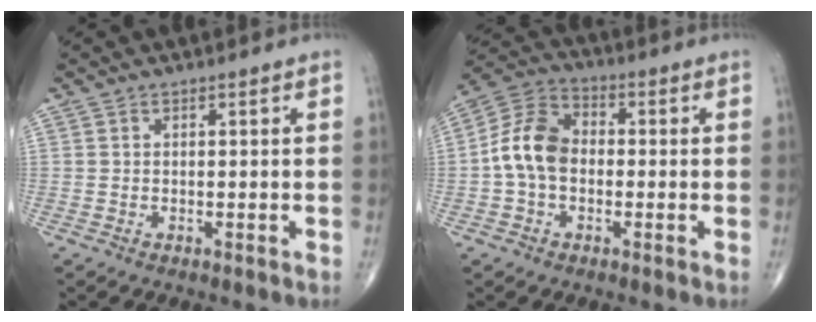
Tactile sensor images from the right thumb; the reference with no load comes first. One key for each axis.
{"total": 10.1, "fx": -0.9, "fy": 7.2, "fz": 7.1, "tx": -0.127, "ty": 0.032, "tz": -0.032}